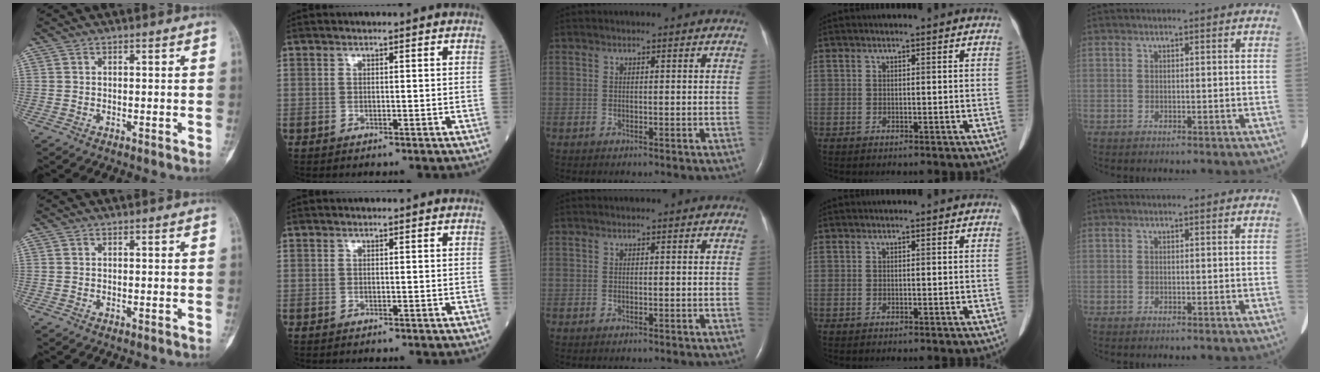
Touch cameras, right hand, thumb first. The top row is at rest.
{}